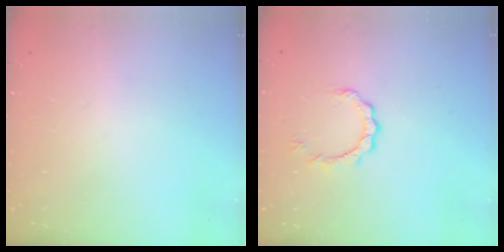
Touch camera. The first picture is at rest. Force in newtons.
{"total": 3.6, "press": 3.6, "slide": 0.2}